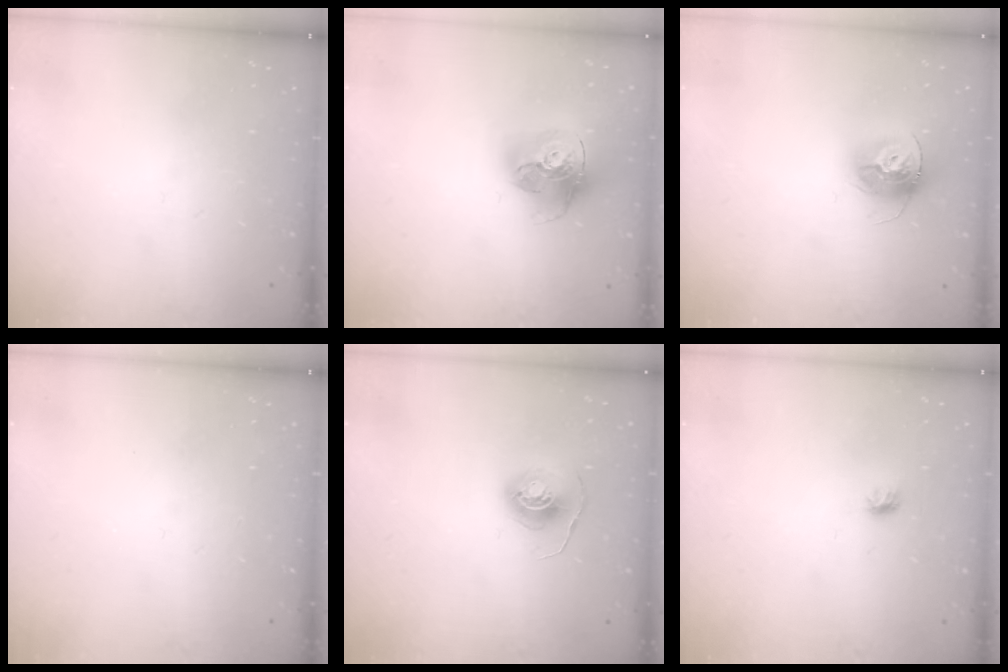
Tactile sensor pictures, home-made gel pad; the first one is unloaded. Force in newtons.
{"total": 18.6, "press": 18.5, "slide": 1.9}
{"total": 12.7, "press": 12.7, "slide": 1.0}
{"total": 0.0}
{"total": 6.1, "press": 6.1, "slide": 0.5}
{"total": 4.2, "press": 4.1, "slide": 1.0}